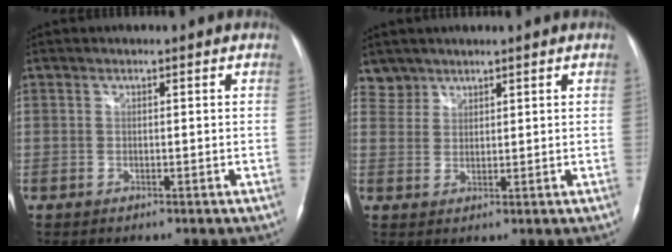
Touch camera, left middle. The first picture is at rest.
{"total": 3.0, "force": [2.4, 1.5, -0.7], "torque": [0.022, 0.008, 0.047]}